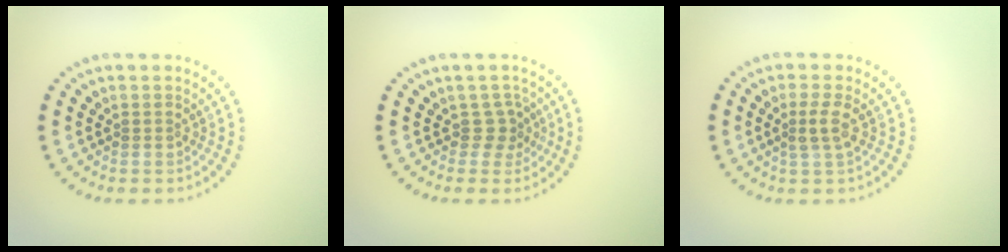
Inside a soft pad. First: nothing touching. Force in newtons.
{"total": 1.7, "press": 1.1, "slide": 1.3}
{"total": 1.9, "press": 1.6, "slide": 1.0}